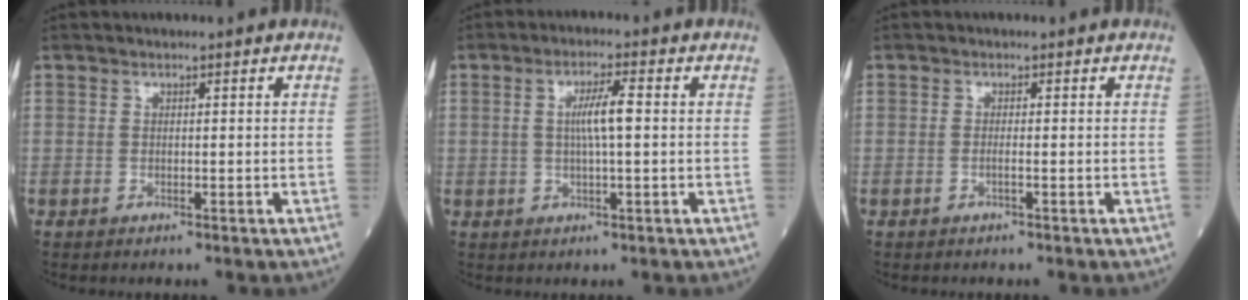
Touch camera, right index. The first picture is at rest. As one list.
[{"total": 4.8, "force": [0.4, 0.3, 4.8], "torque": [-0.088, 0.005, 0.006]}, {"total": 0.9, "force": [-0.4, -0.2, 0.8], "torque": [-0.014, 0.001, -0.009]}]